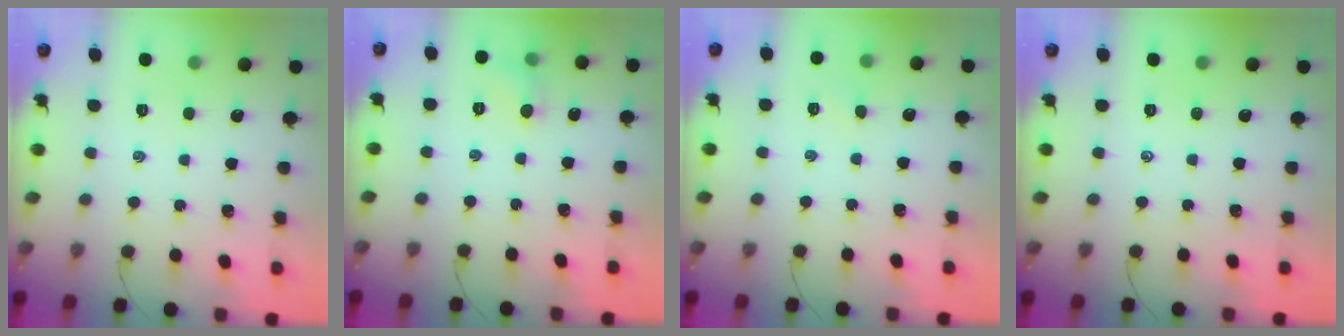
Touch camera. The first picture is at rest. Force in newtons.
{"total": 5.1, "press": 4.8, "slide": 1.7}
{"total": 2.5, "press": 2.3, "slide": 0.8}
{"total": 0.0}